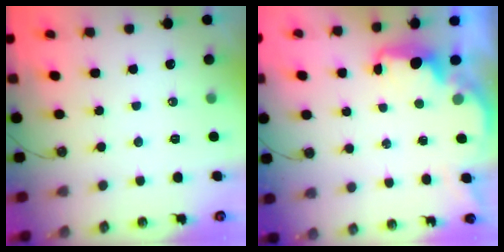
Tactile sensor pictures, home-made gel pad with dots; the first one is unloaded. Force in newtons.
{"total": 2.2, "press": 2.0, "slide": 0.8}